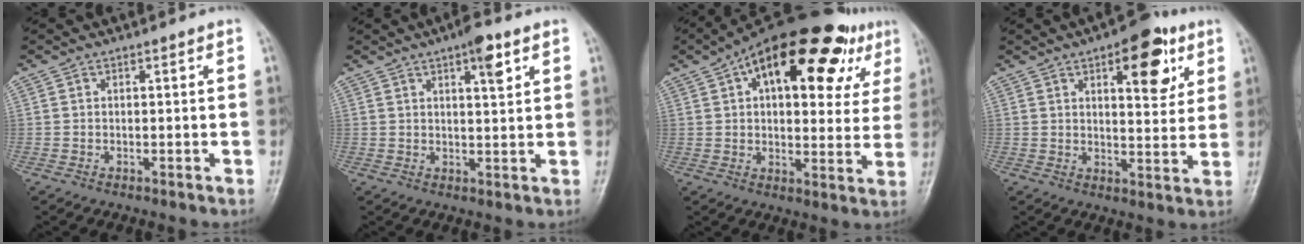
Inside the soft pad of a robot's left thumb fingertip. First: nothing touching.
{"total": 5.5, "force": [2.9, 1.6, 4.4], "torque": [-0.057, -0.009, 0.040]}
{"total": 25.9, "force": [11.9, 11.6, 19.9], "torque": [-0.259, 0.016, 0.167]}
{"total": 12.0, "force": [5.6, 5.2, 9.2], "torque": [-0.091, -0.020, 0.073]}